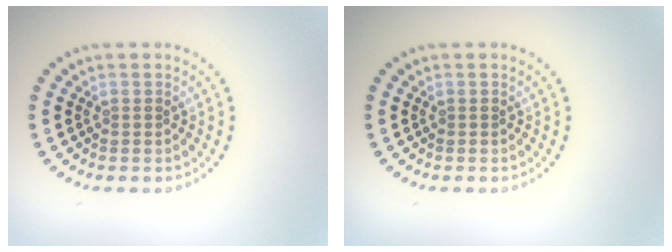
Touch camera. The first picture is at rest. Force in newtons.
{"total": 0.0}